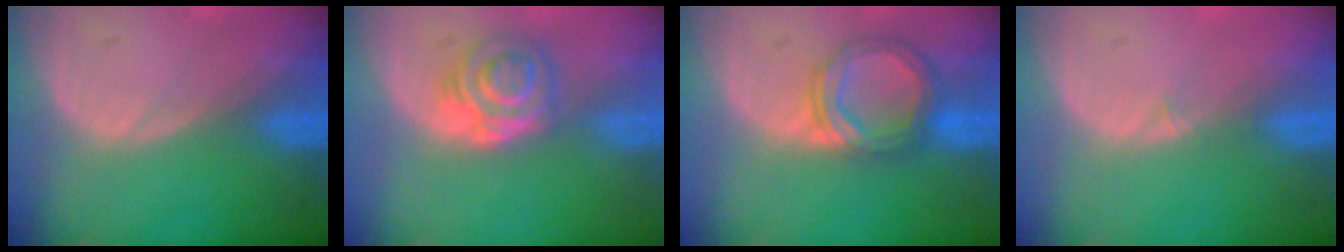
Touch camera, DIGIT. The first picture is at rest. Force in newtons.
{"total": 6.5, "press": 5.4, "slide": 3.7}
{"total": 5.9, "press": 5.9, "slide": 0.3}
{"total": 0.9, "press": 0.5, "slide": 0.7}